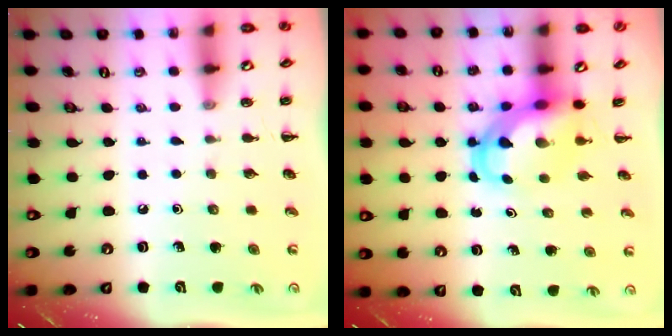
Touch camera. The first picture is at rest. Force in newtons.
{"total": 6.2, "press": 6.1, "slide": 1.4}